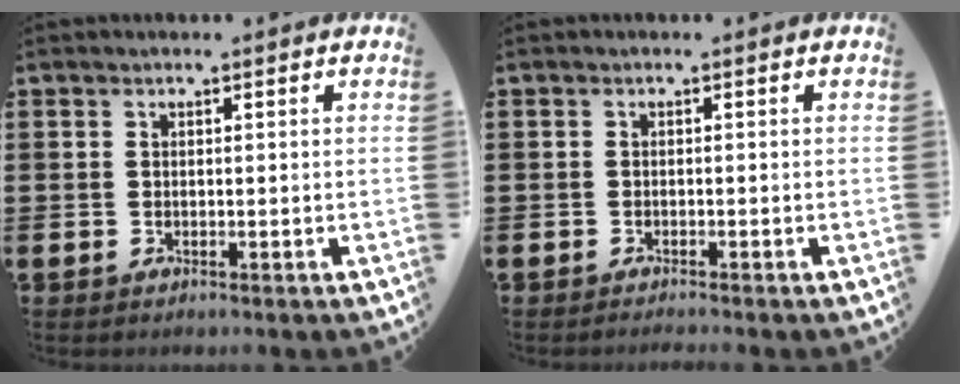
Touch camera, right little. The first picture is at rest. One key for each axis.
{"total": 0.5, "fx": -0.5, "fy": -0.1, "fz": 0.1, "tx": -0.001, "ty": -0.002, "tz": -0.010}